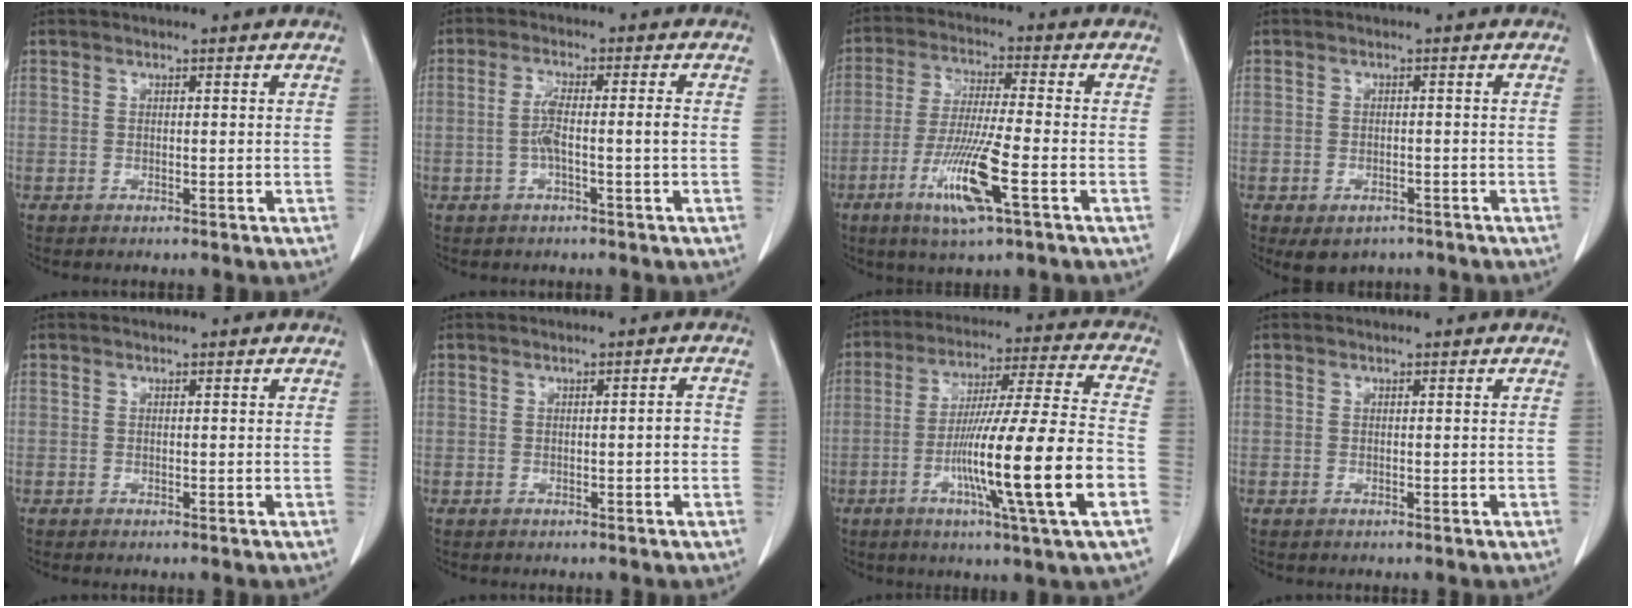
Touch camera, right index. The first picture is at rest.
{"total": 4.3, "force": [-0.8, 0.0, 4.3], "torque": [-0.084, 0.009, -0.014]}
{"total": 10.9, "force": [-4.5, 0.3, 9.9], "torque": [-0.195, -0.020, -0.085]}
{"total": 4.4, "force": [-3.1, 2.6, 1.7], "torque": [-0.024, -0.002, -0.039]}
{"total": 0.0}
{"total": 1.5, "force": [-0.3, 0.3, 1.4], "torque": [-0.016, 0.002, -0.005]}
{"total": 18.9, "force": [-5.7, -0.9, 18.0], "torque": [-0.305, -0.010, -0.100]}
{"total": 0.0}